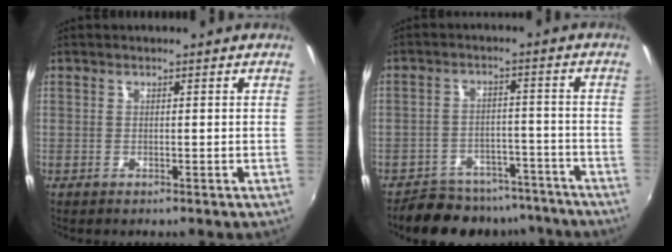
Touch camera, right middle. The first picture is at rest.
{"total": 13.8, "force": [-11.9, 5.9, 3.8], "torque": [-0.087, 0.018, -0.152]}